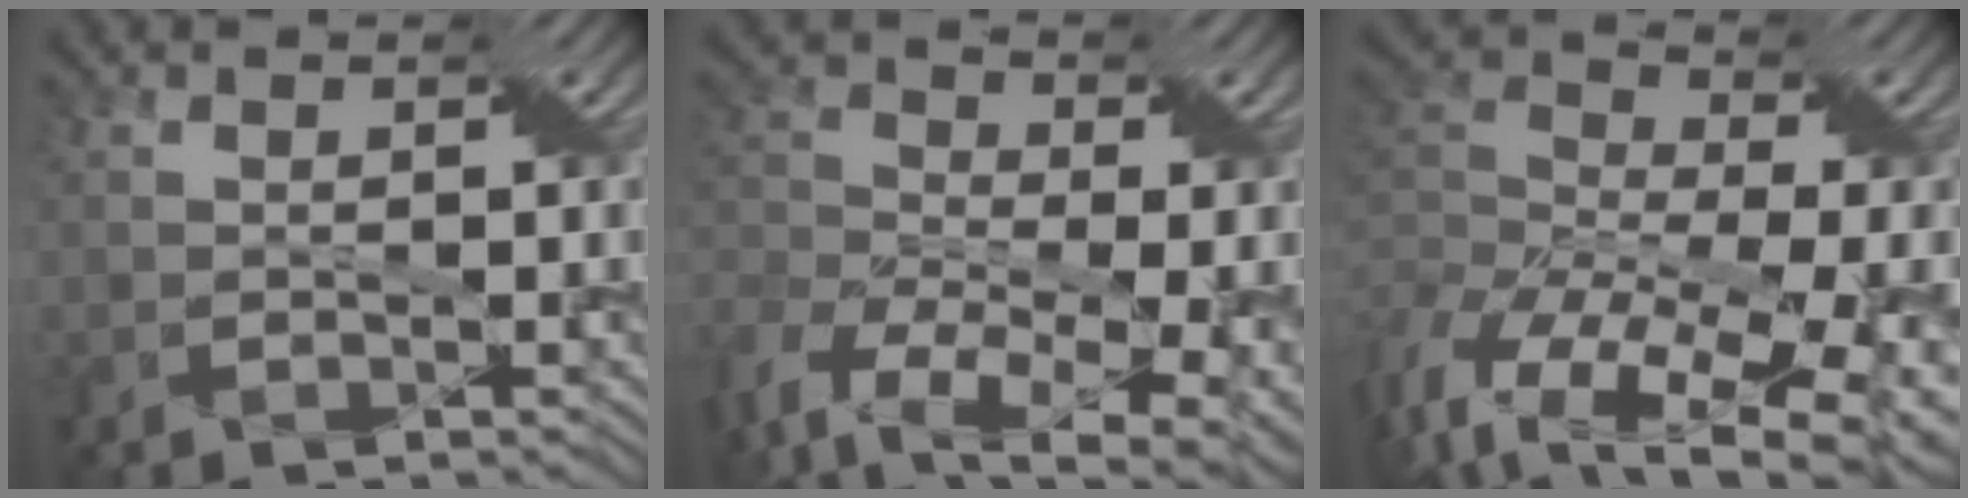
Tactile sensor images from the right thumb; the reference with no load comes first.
{"total": 13.7, "force": [-5.6, 8.1, 9.5], "torque": [-0.223, -0.012, -0.053]}
{"total": 17.4, "force": [-7.0, 8.7, 13.4], "torque": [-0.274, -0.018, -0.077]}